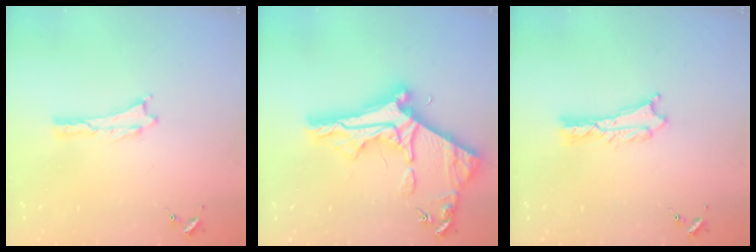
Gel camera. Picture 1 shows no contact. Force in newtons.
{"total": 11.4, "press": 11.3, "slide": 1.0}
{"total": 1.3, "press": 1.3, "slide": 0.1}